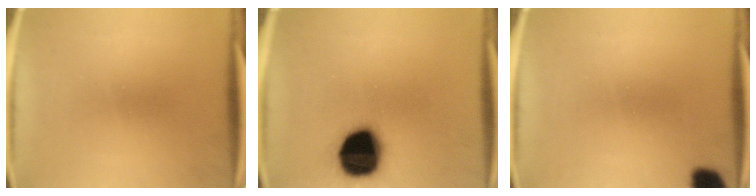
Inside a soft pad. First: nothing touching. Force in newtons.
{"total": 19.4}
{"total": 5.0}